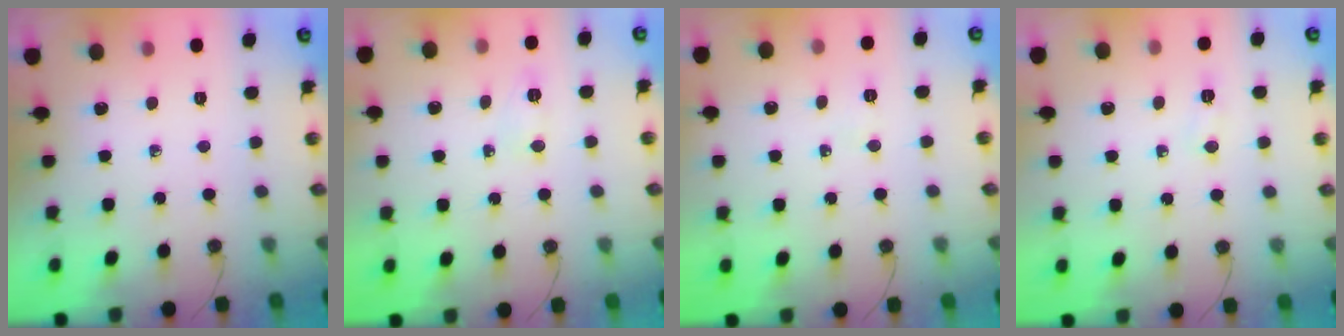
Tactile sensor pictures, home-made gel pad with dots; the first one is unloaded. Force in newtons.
{"total": 5.2, "press": 5.1, "slide": 0.5}
{"total": 2.8, "press": 2.6, "slide": 0.9}
{"total": 5.0, "press": 4.9, "slide": 0.9}